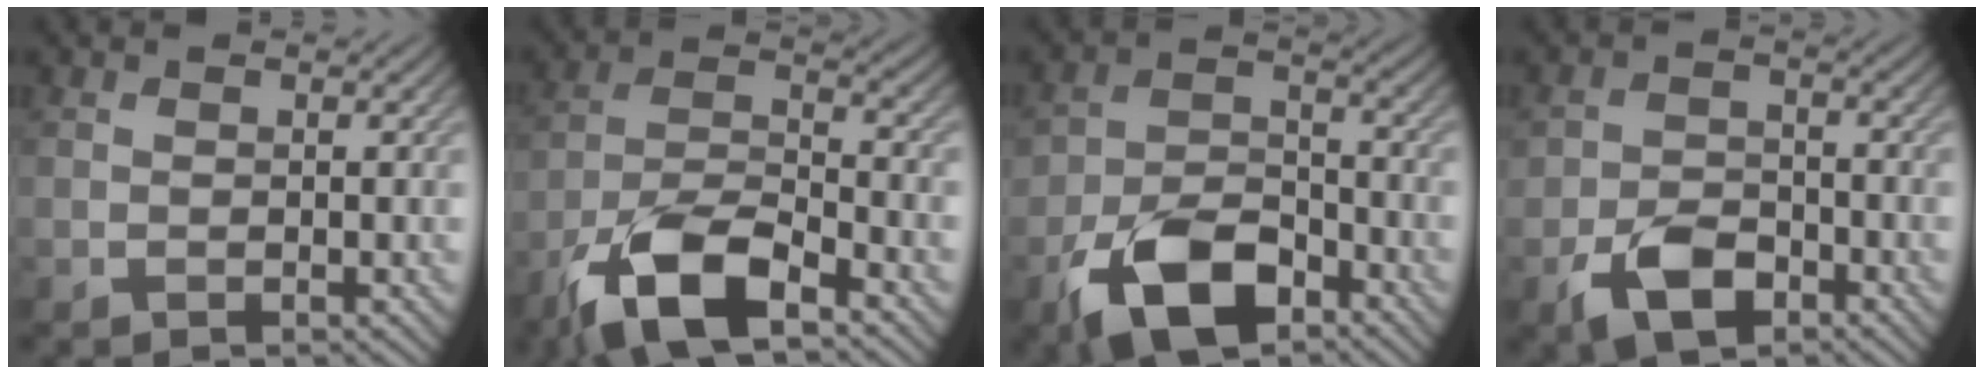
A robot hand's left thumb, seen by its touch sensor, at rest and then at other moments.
{"total": 11.6, "force": [-7.5, 4.1, 7.8], "torque": [-0.151, -0.004, -0.156]}
{"total": 10.5, "force": [-6.0, 5.6, 6.5], "torque": [-0.129, -0.008, -0.118]}
{"total": 5.8, "force": [-3.2, 3.5, 3.3], "torque": [-0.065, -0.006, -0.068]}